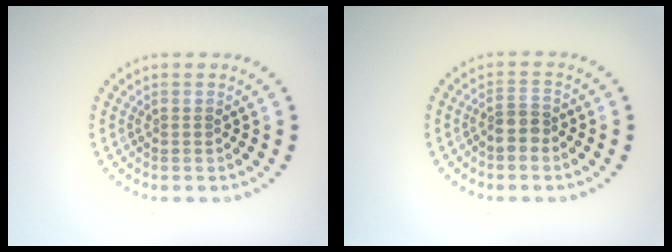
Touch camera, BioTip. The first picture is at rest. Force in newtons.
{"total": 2.1, "press": 1.7, "slide": 1.1}